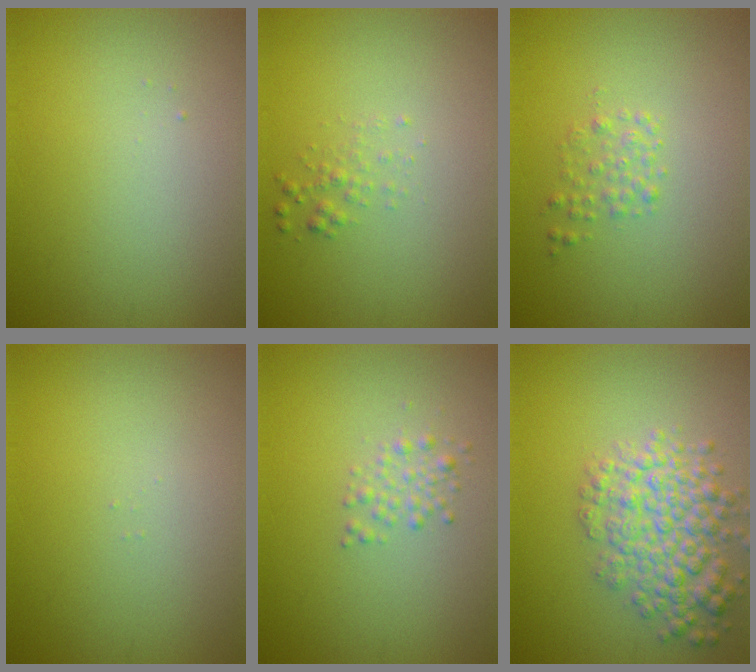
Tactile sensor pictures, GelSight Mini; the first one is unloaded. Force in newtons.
{"total": 1.0, "press": 1.0, "slide": 0.0}
{"total": 1.4, "press": 1.4, "slide": 0.1}
{"total": 0.0}
{"total": 1.5, "press": 1.5, "slide": 0.0}
{"total": 5.4, "press": 5.4, "slide": 0.2}